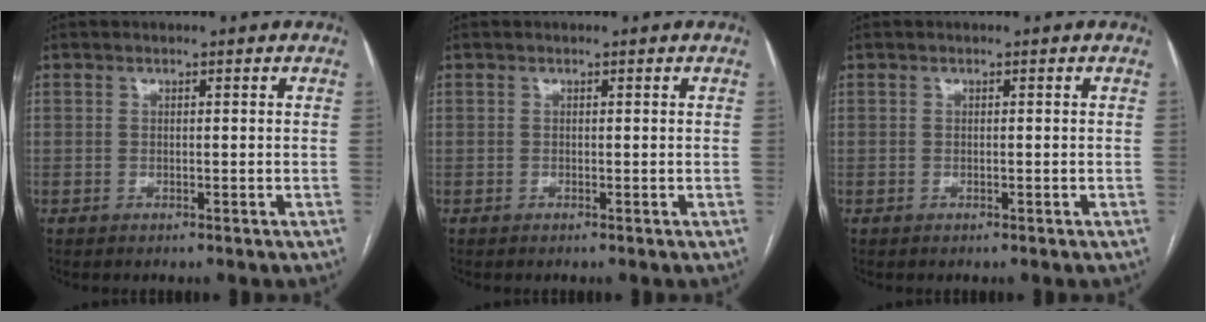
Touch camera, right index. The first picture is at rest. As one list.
[{"total": 0.0}, {"total": 0.0}]